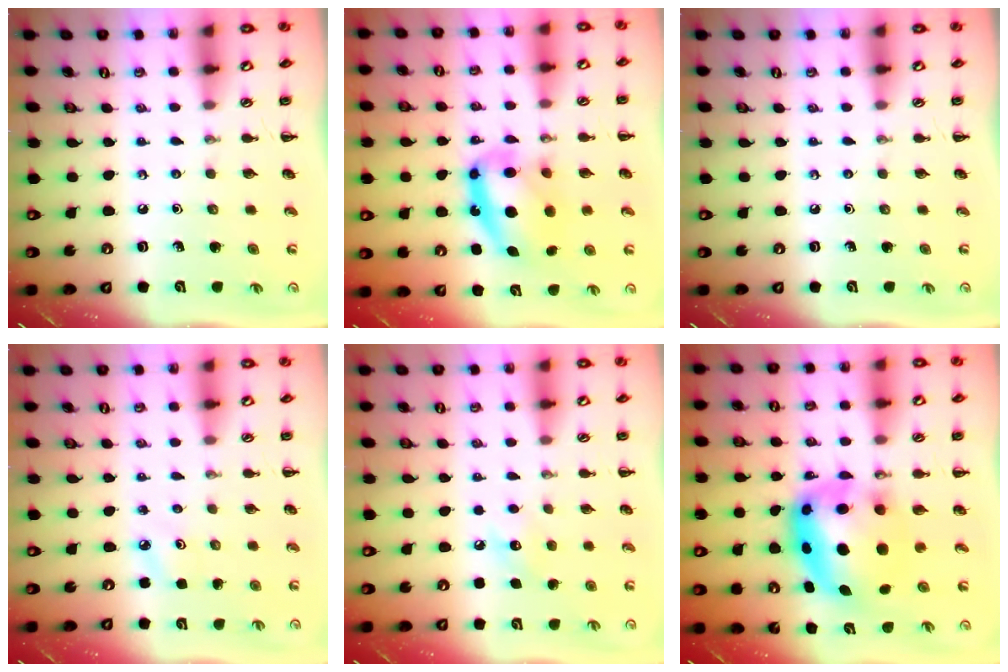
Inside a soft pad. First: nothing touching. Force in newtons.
{"total": 12.5, "press": 12.1, "slide": 3.1}
{"total": 0.0}
{"total": 3.2, "press": 3.1, "slide": 0.9}
{"total": 6.9, "press": 6.7, "slide": 1.7}
{"total": 9.8, "press": 9.5, "slide": 2.4}